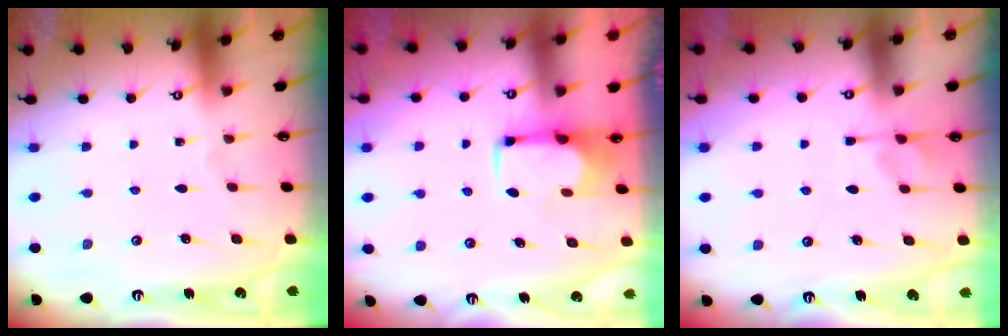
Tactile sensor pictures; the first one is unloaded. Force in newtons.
{"total": 1.8, "press": 1.7, "slide": 0.6}
{"total": 0.9, "press": 0.1, "slide": 0.9}